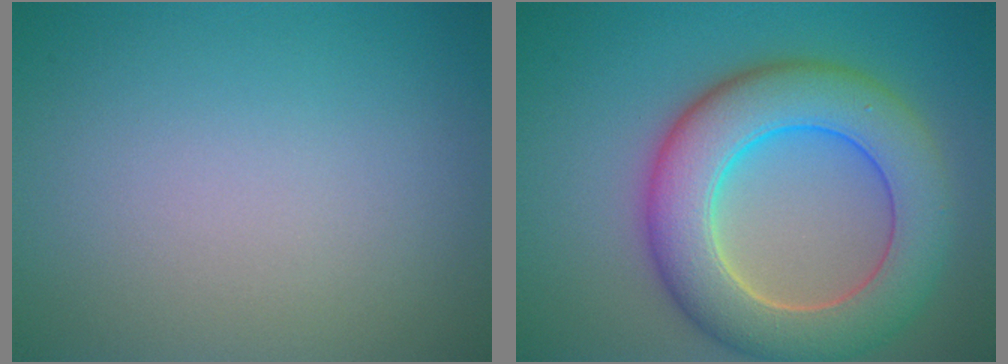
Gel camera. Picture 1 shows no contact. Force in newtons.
{"total": 9.2, "press": 9.2, "slide": 0.6}